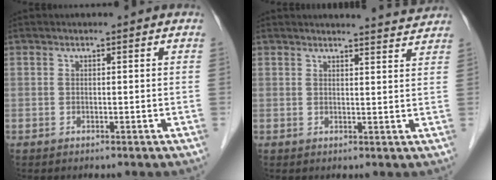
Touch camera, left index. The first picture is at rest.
{"total": 5.4, "force": [5.4, -0.3, 0.3], "torque": [-0.012, -0.007, 0.055]}